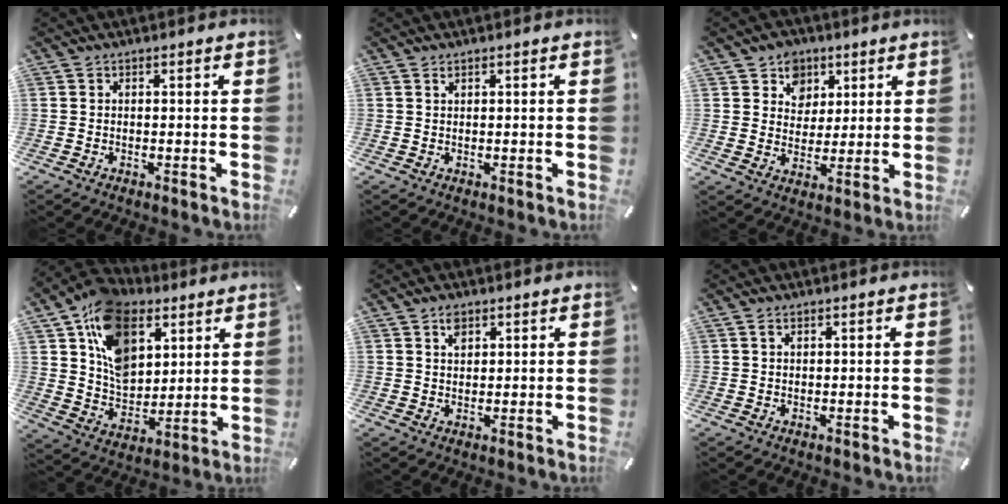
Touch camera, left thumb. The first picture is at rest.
{"total": 0.7, "force": [0.5, 0.2, 0.4], "torque": [-0.009, 0.000, 0.009]}
{"total": 7.4, "force": [3.1, 6.7, 0.6], "torque": [-0.013, -0.021, 0.055]}
{"total": 16.4, "force": [7.7, 11.7, 8.5], "torque": [-0.159, -0.031, 0.149]}
{"total": 2.9, "force": [1.7, 2.0, 1.3], "torque": [-0.012, -0.005, 0.028]}
{"total": 1.3, "force": [0.6, 0.7, 0.9], "torque": [-0.018, 0.002, 0.011]}